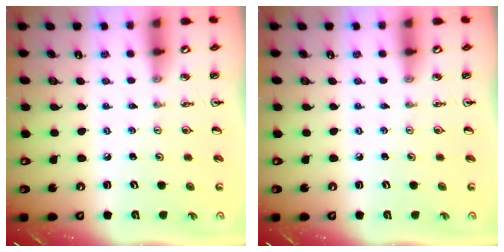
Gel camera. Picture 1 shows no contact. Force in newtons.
{"total": 0.0}